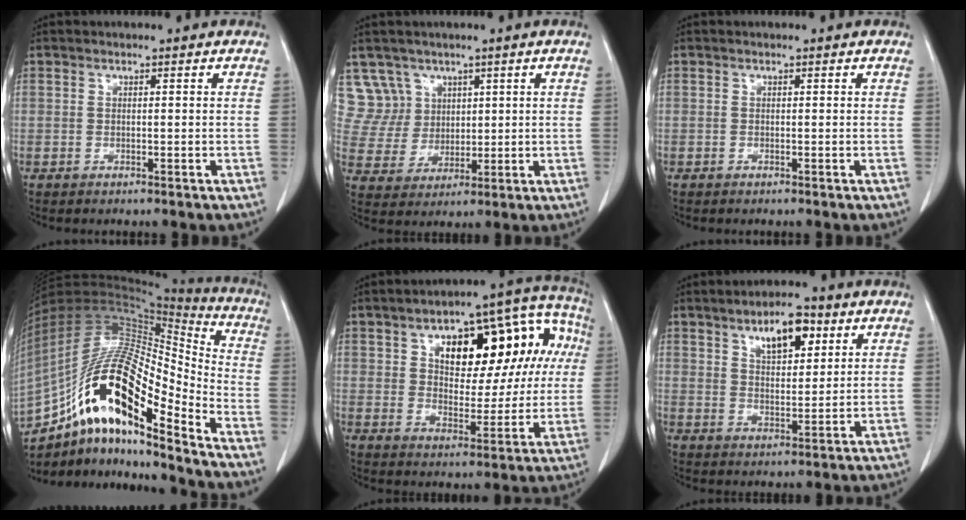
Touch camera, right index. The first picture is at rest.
{"total": 7.1, "force": [4.1, 5.8, -0.5], "torque": [0.013, 0.015, 0.092]}
{"total": 0.0}
{"total": 22.0, "force": [-12.1, 4.8, 17.7], "torque": [-0.344, 0.009, -0.211]}
{"total": 20.1, "force": [5.7, 9.8, 16.6], "torque": [-0.227, 0.055, 0.085]}
{"total": 7.7, "force": [4.1, 3.1, 5.7], "torque": [-0.093, 0.004, 0.069]}